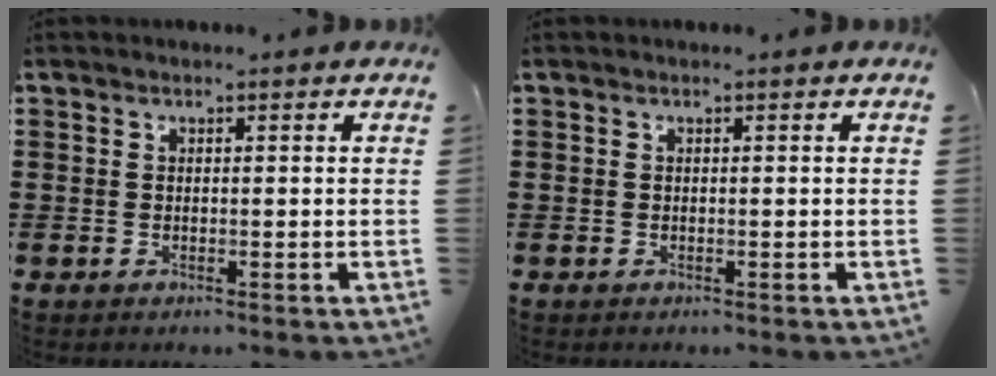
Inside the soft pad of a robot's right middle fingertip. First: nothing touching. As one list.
[{"total": 0.0}]